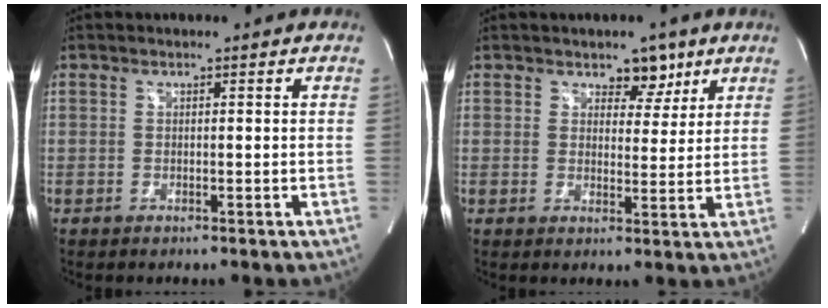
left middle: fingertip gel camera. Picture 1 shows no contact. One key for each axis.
{"total": 4.2, "fx": 2.8, "fy": 2.6, "fz": 1.8, "tx": -0.013, "ty": 0.000, "tz": 0.041}